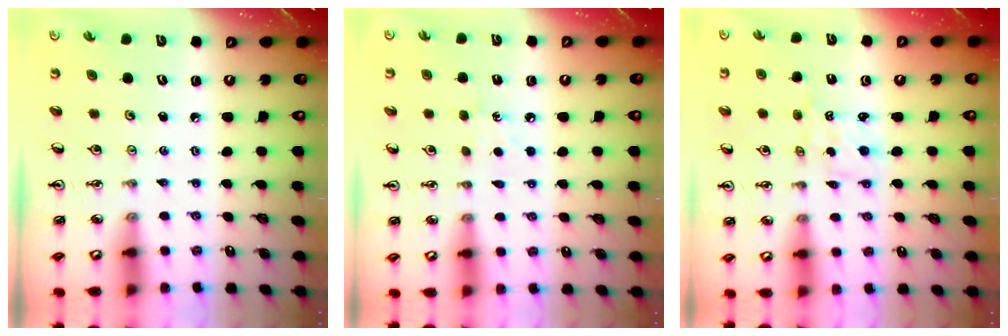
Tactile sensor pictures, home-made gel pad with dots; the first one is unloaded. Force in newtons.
{"total": 6.2, "press": 6.1, "slide": 0.7}
{"total": 1.1, "press": 0.7, "slide": 0.8}